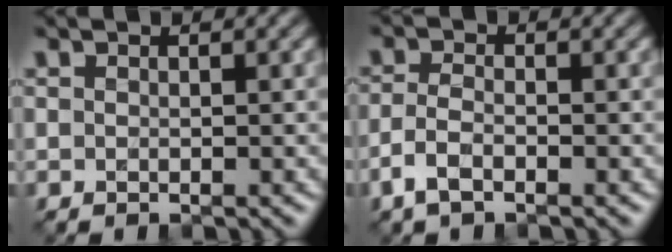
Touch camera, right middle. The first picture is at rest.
{"total": 2.5, "force": [-1.4, 1.0, 1.8], "torque": [-0.043, 0.000, -0.037]}